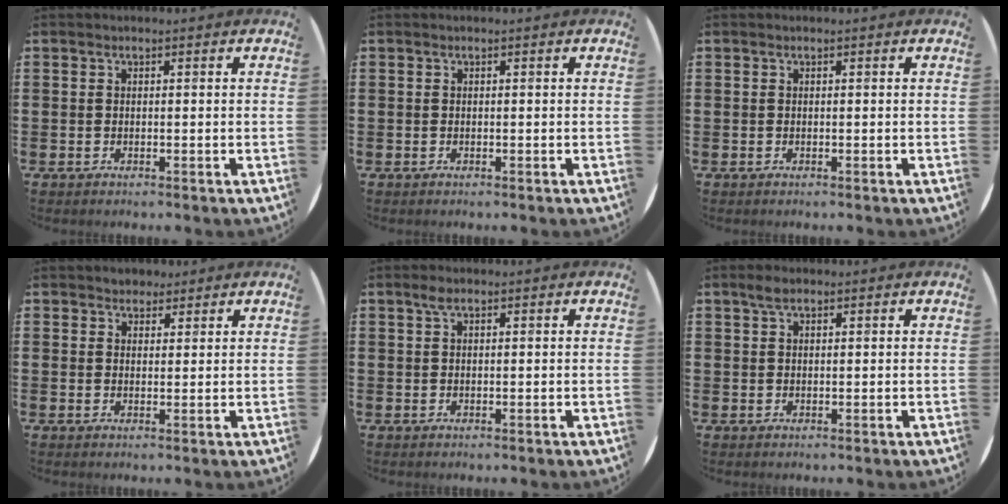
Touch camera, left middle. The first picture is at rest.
{"total": 0.0}
{"total": 0.0}
{"total": 2.0, "force": [1.8, 0.8, 0.0], "torque": [0.005, 0.001, 0.033]}
{"total": 1.3, "force": [0.7, 0.5, 1.0], "torque": [-0.022, 0.005, 0.011]}
{"total": 1.8, "force": [1.2, 0.9, 0.9], "torque": [-0.012, 0.003, 0.021]}